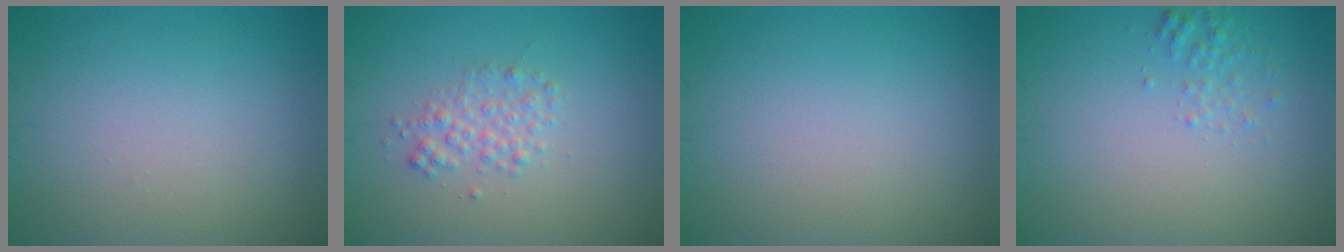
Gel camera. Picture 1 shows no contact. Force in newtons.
{"total": 2.0, "press": 2.0, "slide": 0.0}
{"total": 0.0}
{"total": 1.3, "press": 1.3, "slide": 0.1}